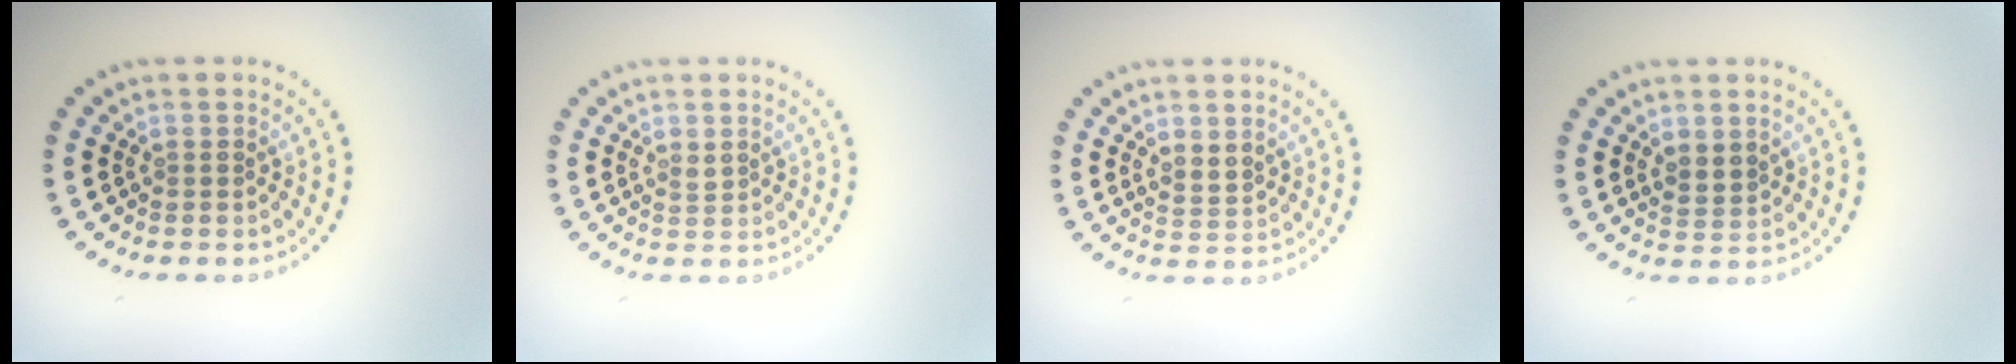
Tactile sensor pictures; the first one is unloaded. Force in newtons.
{"total": 0.7, "press": 0.6, "slide": 0.3}
{"total": 1.6, "press": 1.3, "slide": 1.0}
{"total": 1.8, "press": 1.5, "slide": 0.9}